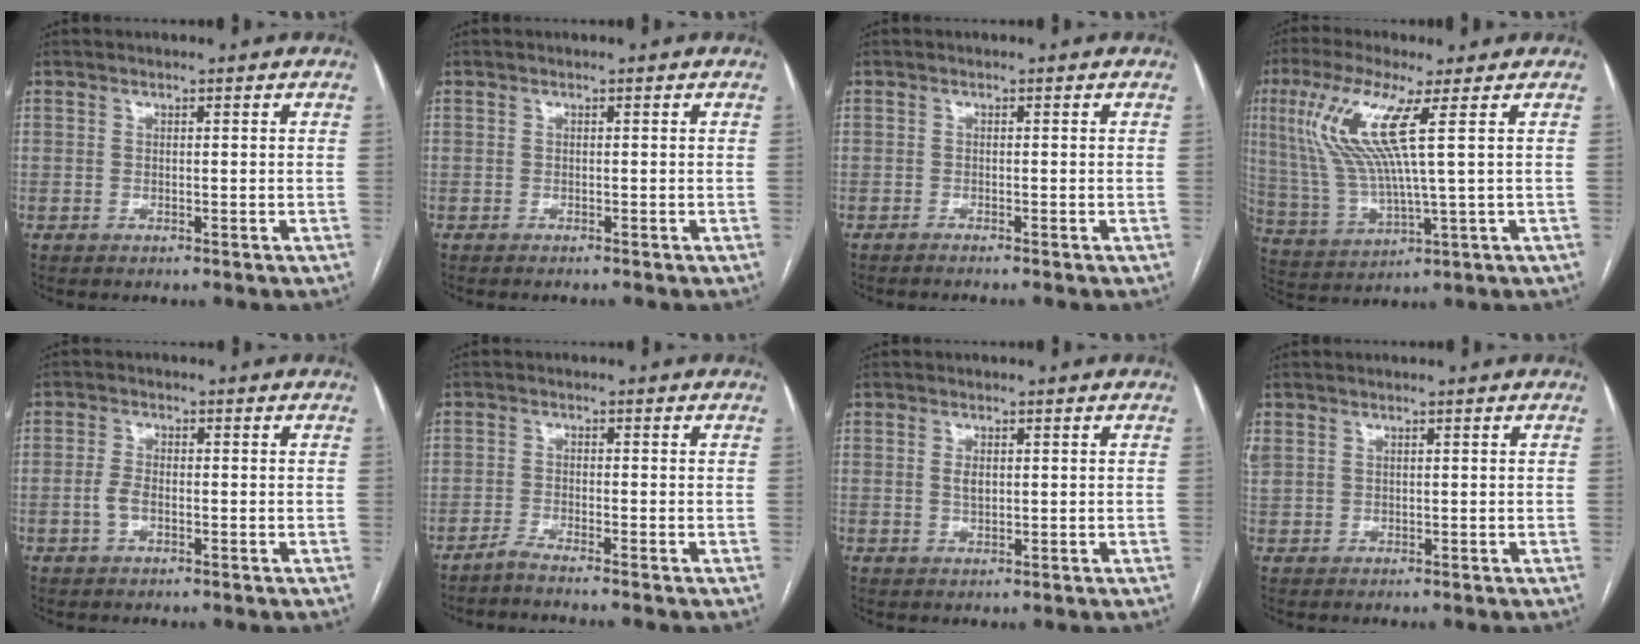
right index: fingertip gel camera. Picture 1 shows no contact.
{"total": 0.8, "force": [-0.8, 0.0, 0.2], "torque": [-0.003, -0.002, -0.011]}
{"total": 1.6, "force": [-1.3, -0.3, 0.8], "torque": [-0.005, 0.003, -0.014]}
{"total": 11.9, "force": [4.0, 0.4, 11.2], "torque": [-0.263, 0.002, 0.083]}
{"total": 2.8, "force": [-0.8, 1.4, 2.3], "torque": [-0.053, 0.004, -0.016]}
{"total": 2.4, "force": [-2.1, -1.0, 0.8], "torque": [-0.015, -0.002, -0.038]}
{"total": 1.8, "force": [0.3, 0.9, 1.5], "torque": [-0.029, -0.002, 0.007]}
{"total": 2.4, "force": [1.1, 1.9, 0.9], "torque": [-0.039, 0.018, 0.032]}